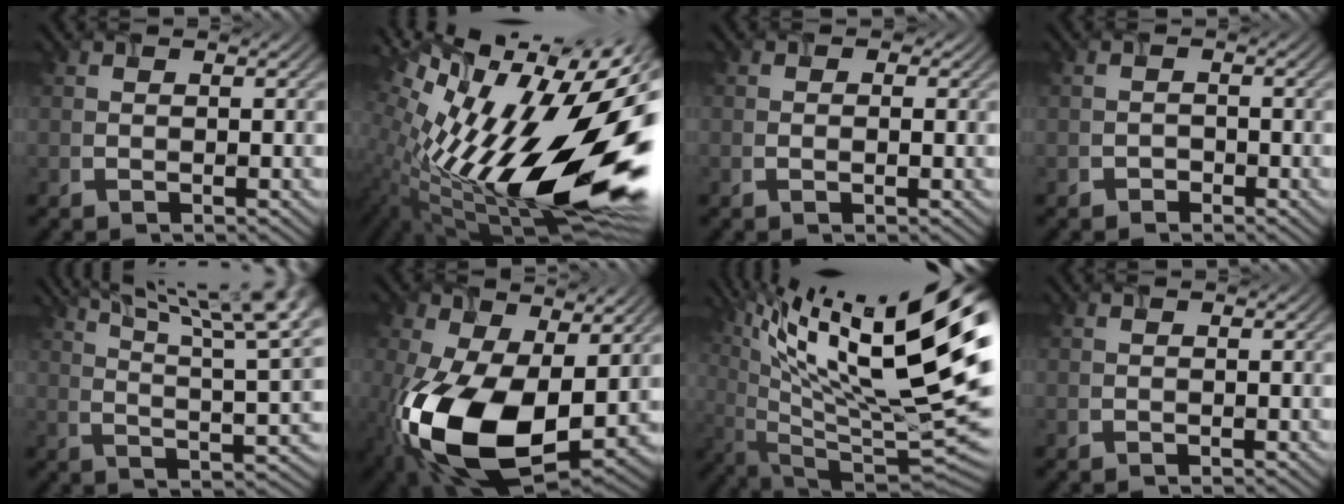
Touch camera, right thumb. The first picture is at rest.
{"total": 21.7, "force": [-0.9, 8.9, 19.8], "torque": [-0.323, -0.016, -0.036]}
{"total": 0.8, "force": [0.1, 0.7, 0.4], "torque": [-0.001, -0.002, 0.001]}
{"total": 1.1, "force": [-1.0, 0.5, -0.3], "torque": [0.009, -0.002, -0.018]}
{"total": 16.1, "force": [9.7, 4.2, 12.2], "torque": [-0.187, 0.018, 0.133]}
{"total": 16.8, "force": [-2.3, 10.3, 13.0], "torque": [-0.276, -0.043, -0.033]}
{"total": 20.8, "force": [9.8, 6.1, 17.3], "torque": [-0.250, 0.030, 0.153]}
{"total": 0.0}